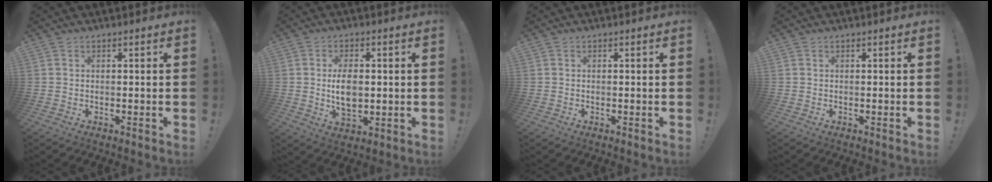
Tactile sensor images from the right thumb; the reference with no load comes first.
{"total": 8.3, "force": [0.2, 5.0, 6.7], "torque": [-0.117, -0.008, -0.002]}
{"total": 0.0}
{"total": 0.0}